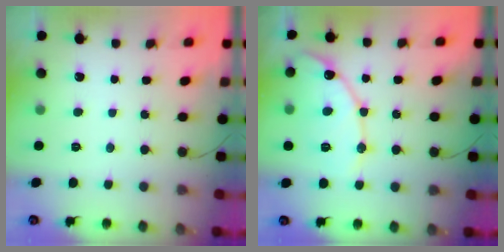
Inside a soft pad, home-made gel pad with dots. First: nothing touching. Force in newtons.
{"total": 13.3, "press": 13.3, "slide": 1.0}